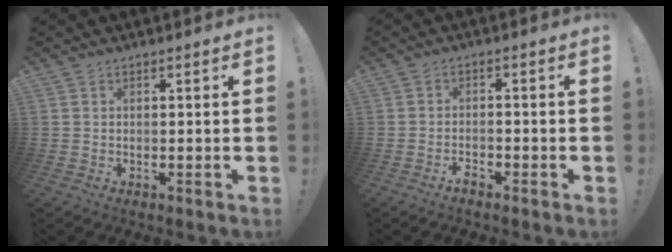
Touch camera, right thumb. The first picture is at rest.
{"total": 2.2, "force": [-2.1, 0.2, 0.6], "torque": [-0.014, 0.008, -0.037]}